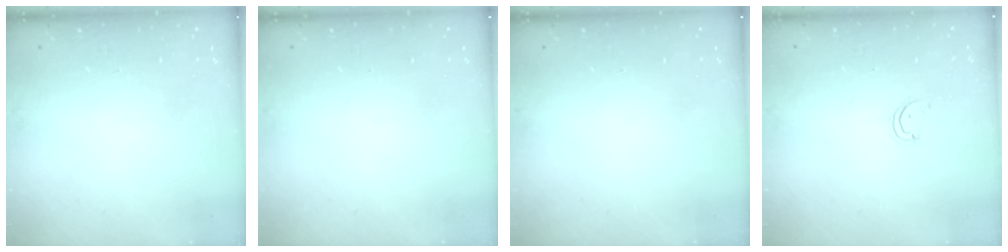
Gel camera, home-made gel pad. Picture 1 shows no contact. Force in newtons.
{"total": 0.0}
{"total": 0.0}
{"total": 2.3, "press": 2.3, "slide": 0.1}